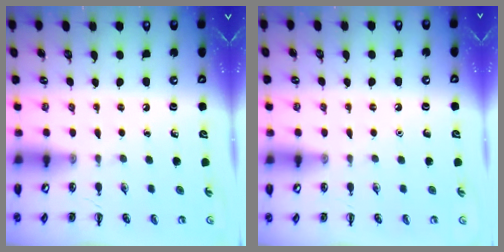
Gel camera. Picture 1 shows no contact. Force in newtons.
{"total": 1.5, "press": 1.5, "slide": 0.1}